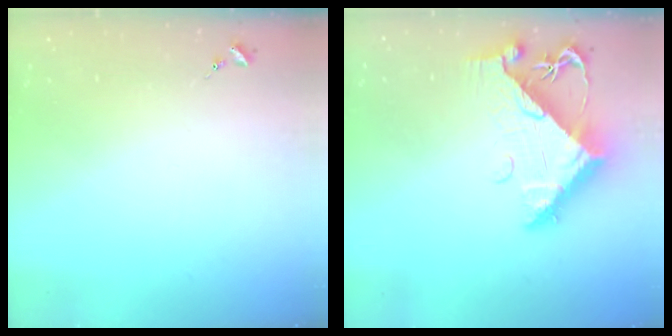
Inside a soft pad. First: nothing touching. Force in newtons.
{"total": 12.6, "press": 12.5, "slide": 1.3}